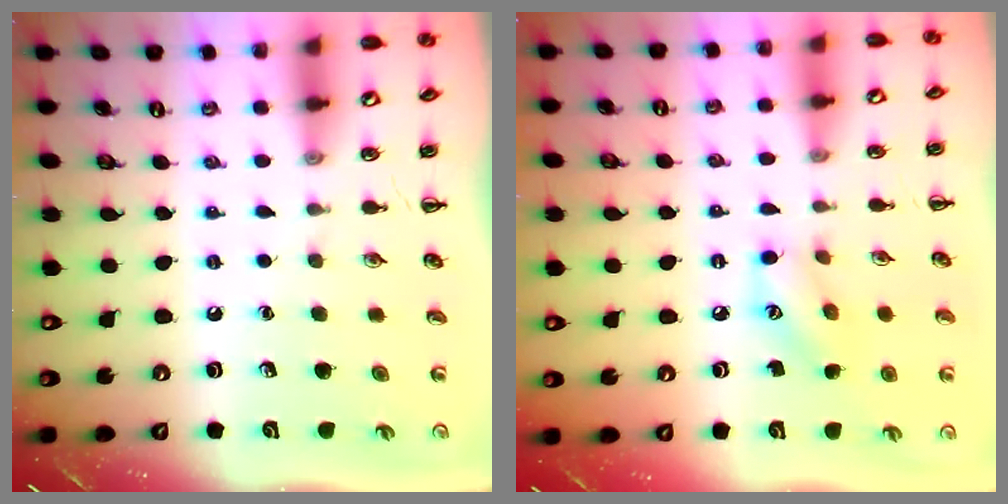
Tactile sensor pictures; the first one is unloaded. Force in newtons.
{"total": 8.0, "press": 8.0, "slide": 0.3}